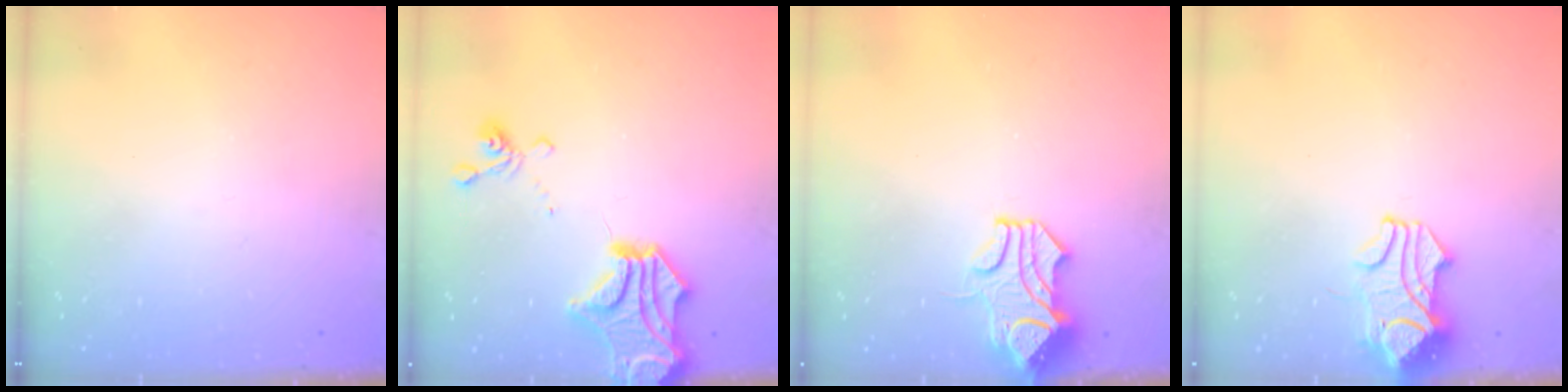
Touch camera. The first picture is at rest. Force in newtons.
{"total": 6.9, "press": 6.2, "slide": 2.9}
{"total": 1.6, "press": 0.9, "slide": 1.3}
{"total": 5.8, "press": 5.8, "slide": 0.6}